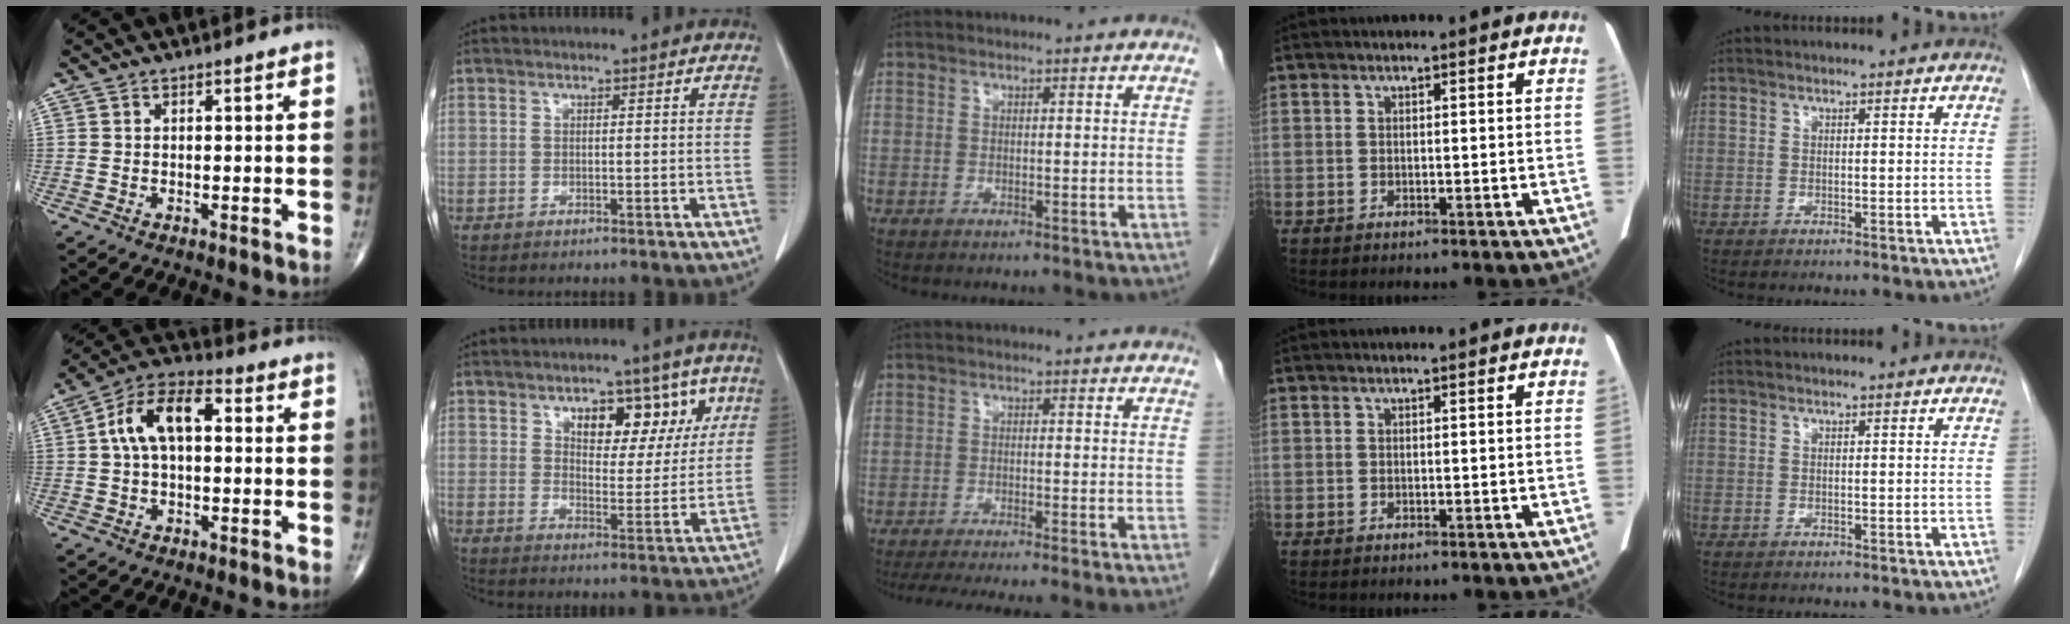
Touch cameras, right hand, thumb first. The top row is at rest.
{"thumb": {"total": 11.5, "force": [1.6, 6.3, 9.5], "torque": [-0.172, 0.036, 0.017]}, "index": {"total": 10.2, "force": [5.0, 5.4, 7.0], "torque": [-0.086, 0.014, 0.077]}, "middle": {"total": 13.4, "force": [-11.8, -1.2, 6.4], "torque": [-0.078, -0.032, -0.169]}}